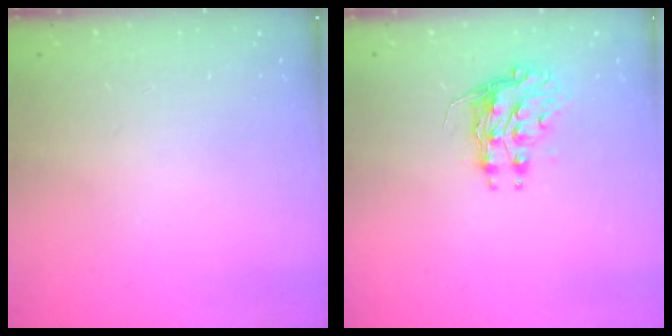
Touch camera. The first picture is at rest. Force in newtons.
{"total": 8.3, "press": 8.3, "slide": 0.1}